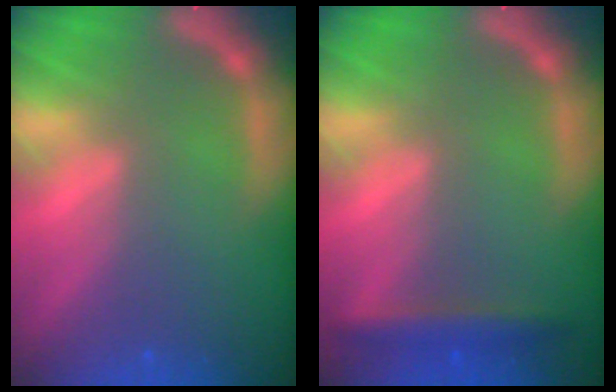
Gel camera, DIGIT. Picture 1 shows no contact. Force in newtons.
{"total": 2.9}